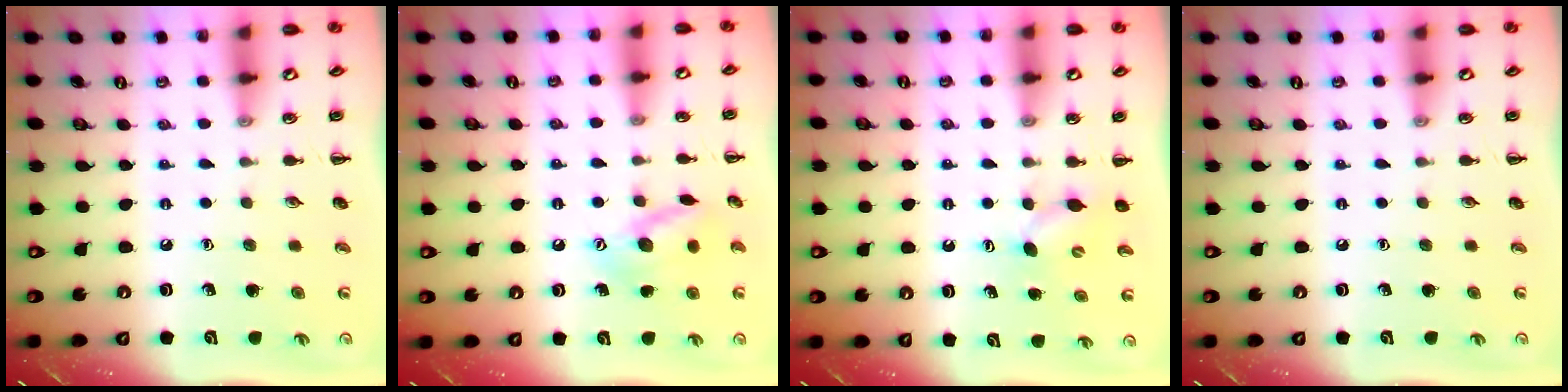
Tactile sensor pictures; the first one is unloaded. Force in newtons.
{"total": 11.6, "press": 11.6, "slide": 0.8}
{"total": 4.0, "press": 3.9, "slide": 0.9}
{"total": 0.0}